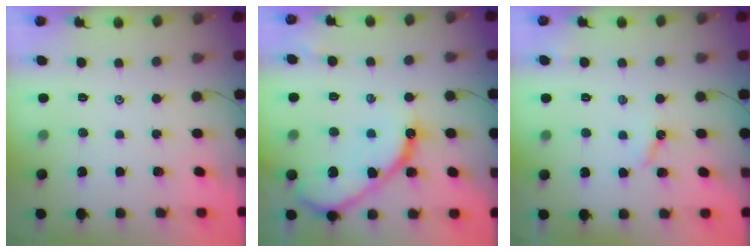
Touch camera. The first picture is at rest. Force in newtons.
{"total": 13.1, "press": 13.0, "slide": 1.2}
{"total": 4.0, "press": 4.0, "slide": 0.3}